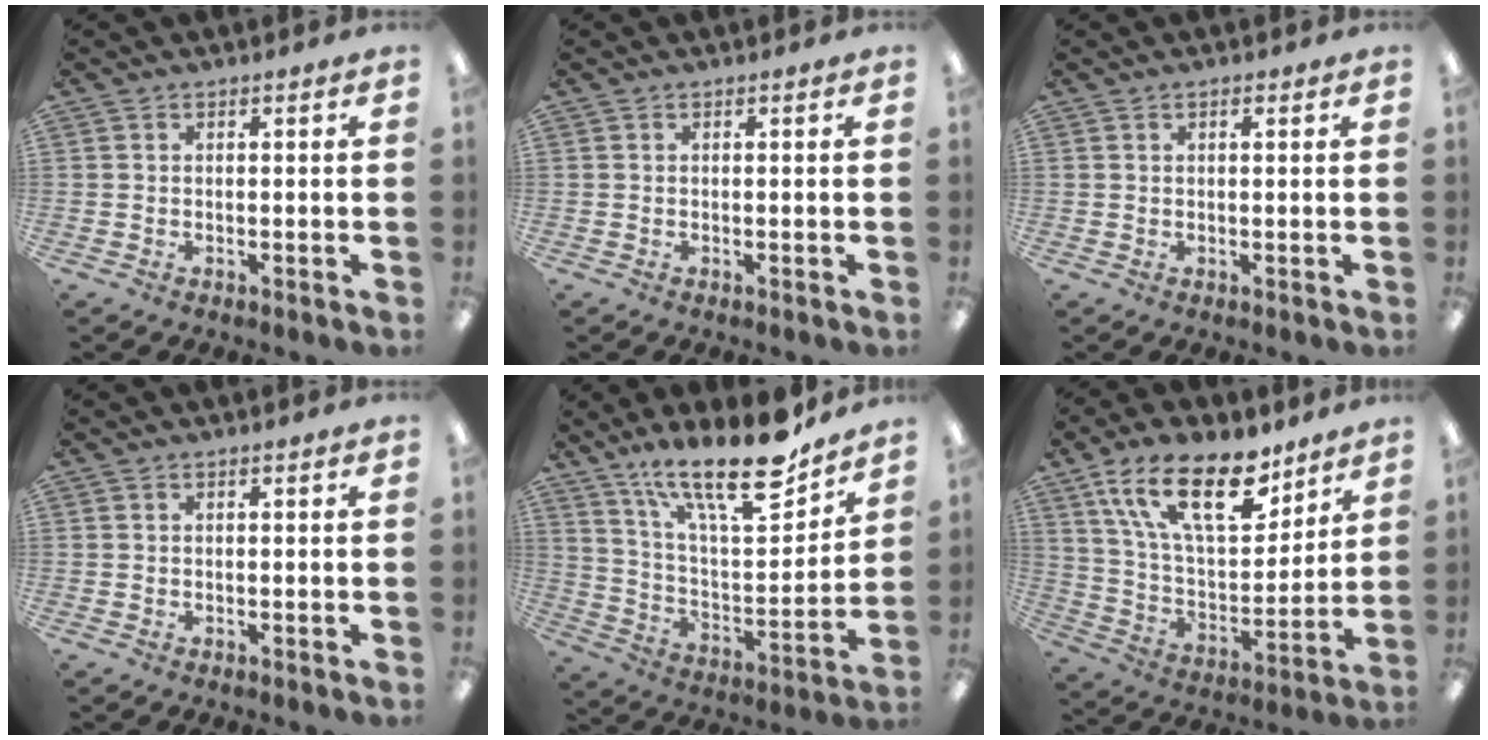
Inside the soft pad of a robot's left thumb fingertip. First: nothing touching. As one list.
[{"total": 0.0}, {"total": 0.8, "force": [0.5, 0.3, 0.5], "torque": [-0.012, 0.001, 0.010]}, {"total": 0.0}, {"total": 21.6, "force": [15.6, 6.2, 13.6], "torque": [-0.227, -0.101, 0.264]}, {"total": 21.8, "force": [13.2, 9.9, 14.2], "torque": [-0.256, -0.059, 0.229]}]